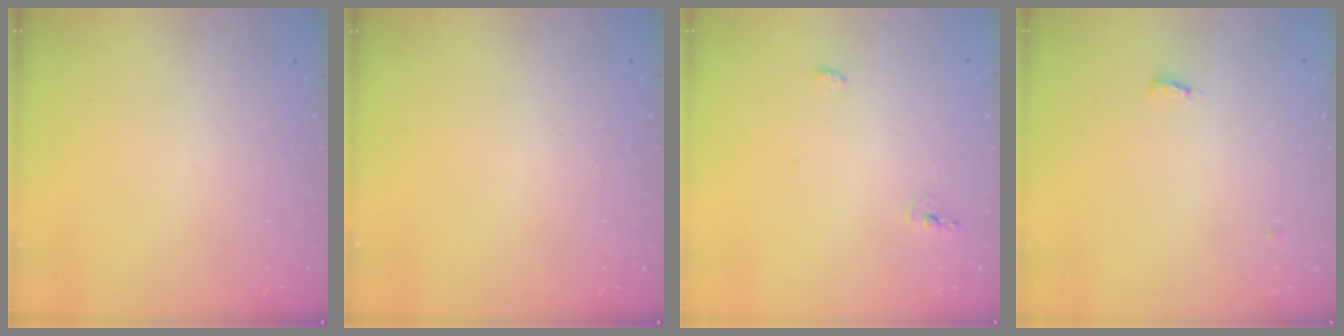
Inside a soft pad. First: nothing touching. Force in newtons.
{"total": 0.0}
{"total": 4.3, "press": 4.2, "slide": 0.9}
{"total": 3.4, "press": 3.2, "slide": 1.2}